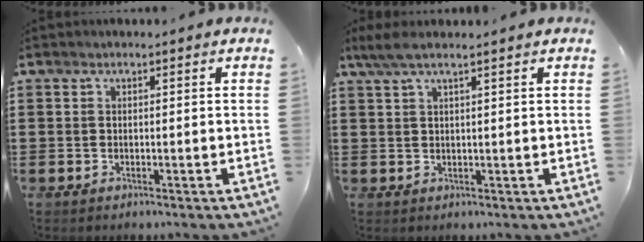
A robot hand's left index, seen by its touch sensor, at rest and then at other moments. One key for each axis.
{"total": 3.0, "fx": 1.8, "fy": 0.3, "fz": 2.4, "tx": -0.049, "ty": 0.001, "tz": 0.033}